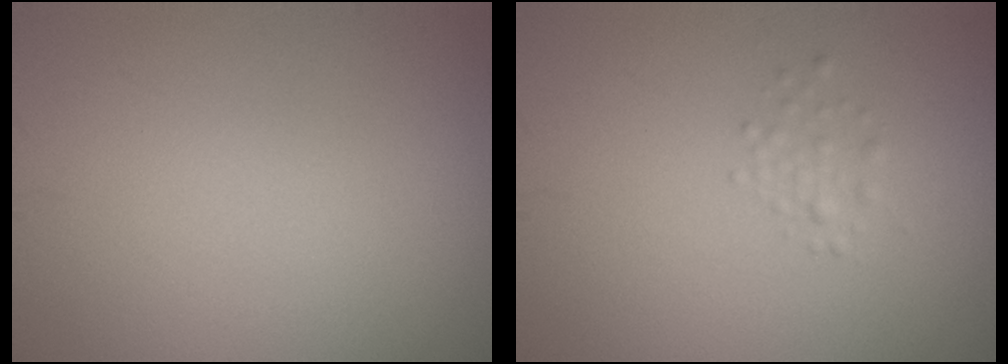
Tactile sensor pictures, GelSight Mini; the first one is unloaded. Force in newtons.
{"total": 1.0, "press": 1.0, "slide": 0.0}